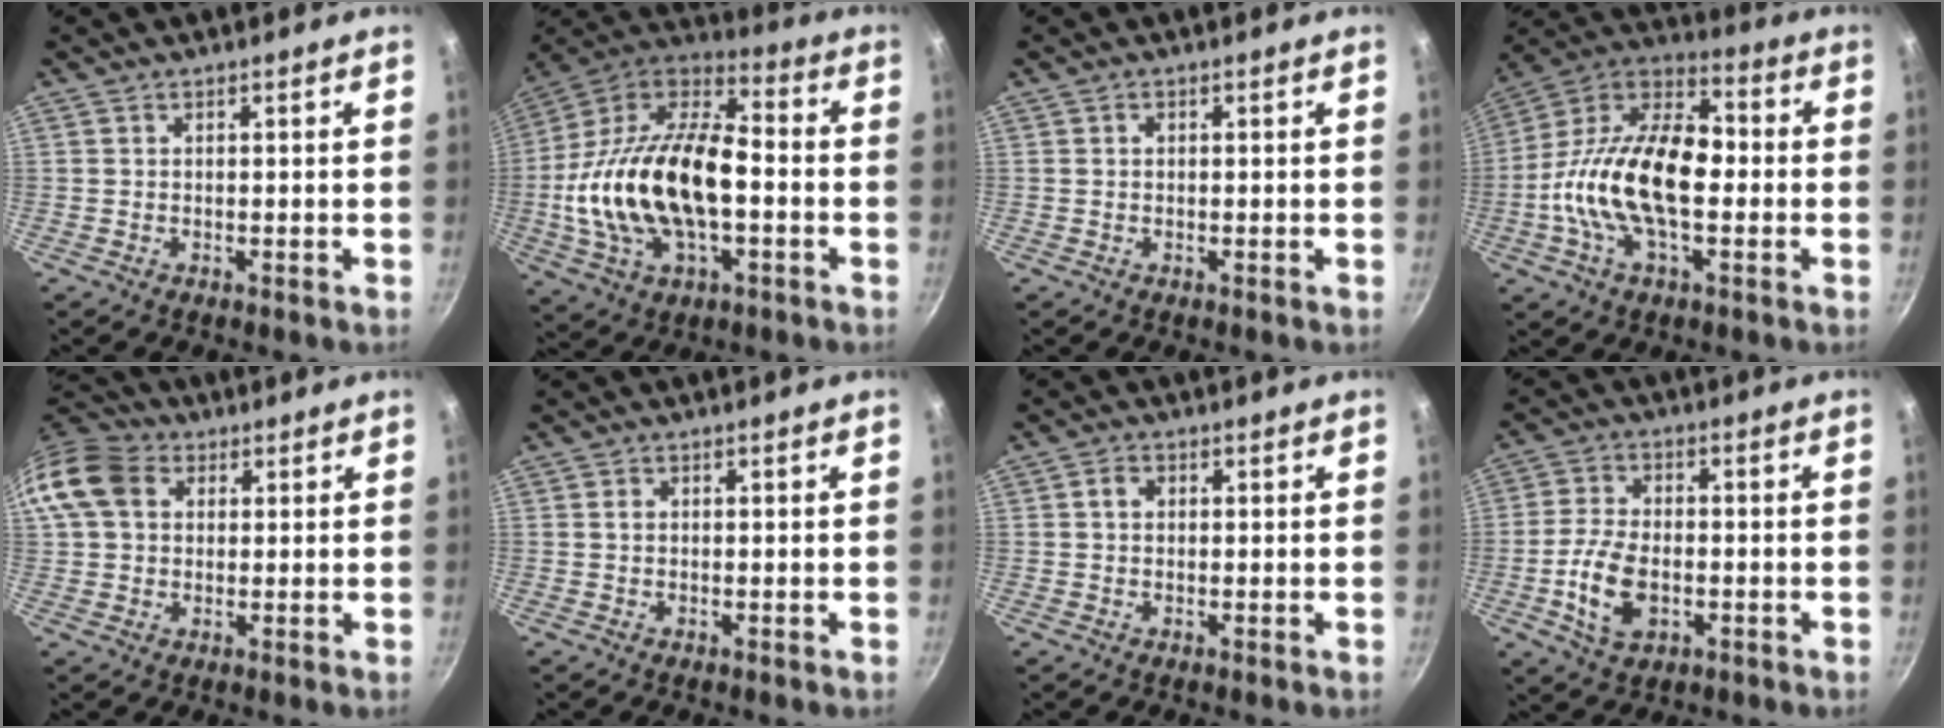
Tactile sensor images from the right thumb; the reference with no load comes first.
{"total": 26.0, "force": [-3.1, 14.0, 21.7], "torque": [-0.406, 0.041, -0.062]}
{"total": 0.6, "force": [0.1, 0.5, 0.4], "torque": [-0.006, 0.004, 0.003]}
{"total": 21.7, "force": [-2.4, 11.8, 18.1], "torque": [-0.310, 0.043, -0.065]}
{"total": 11.1, "force": [2.8, 8.7, 6.4], "torque": [-0.107, 0.016, 0.033]}
{"total": 0.8, "force": [0.1, 0.7, 0.5], "torque": [-0.007, 0.003, 0.002]}
{"total": 2.1, "force": [0.3, 1.6, 1.2], "torque": [-0.016, 0.005, 0.003]}
{"total": 9.5, "force": [-2.3, 5.8, 7.2], "torque": [-0.140, 0.012, -0.044]}